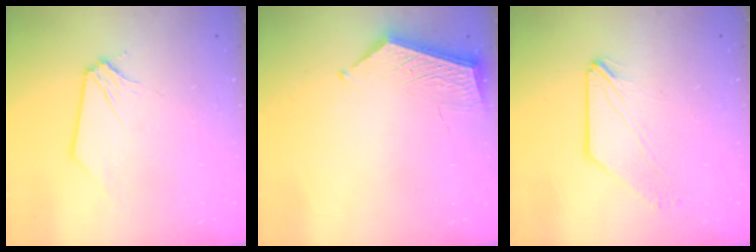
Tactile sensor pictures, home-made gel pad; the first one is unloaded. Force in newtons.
{"total": 5.8, "press": 5.8, "slide": 0.2}
{"total": 0.0}